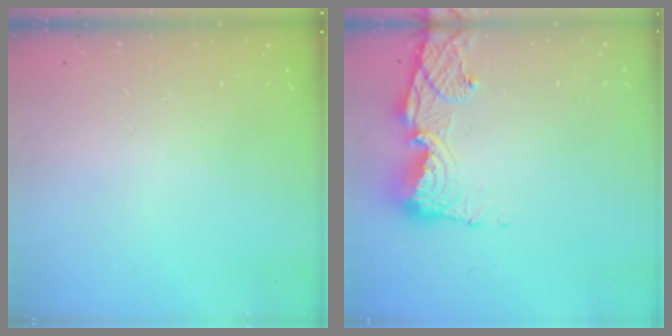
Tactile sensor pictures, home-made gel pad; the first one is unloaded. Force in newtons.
{"total": 13.3, "press": 13.2, "slide": 1.6}